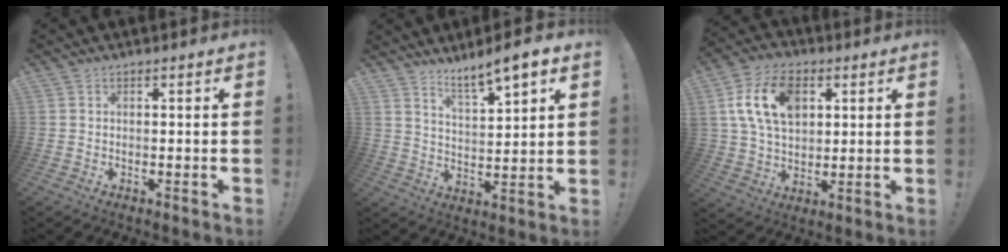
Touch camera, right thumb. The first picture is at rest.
{"total": 8.2, "force": [6.6, 1.7, 4.6], "torque": [-0.072, -0.044, 0.113]}
{"total": 15.7, "force": [5.2, 10.9, 10.1], "torque": [-0.182, -0.010, 0.099]}